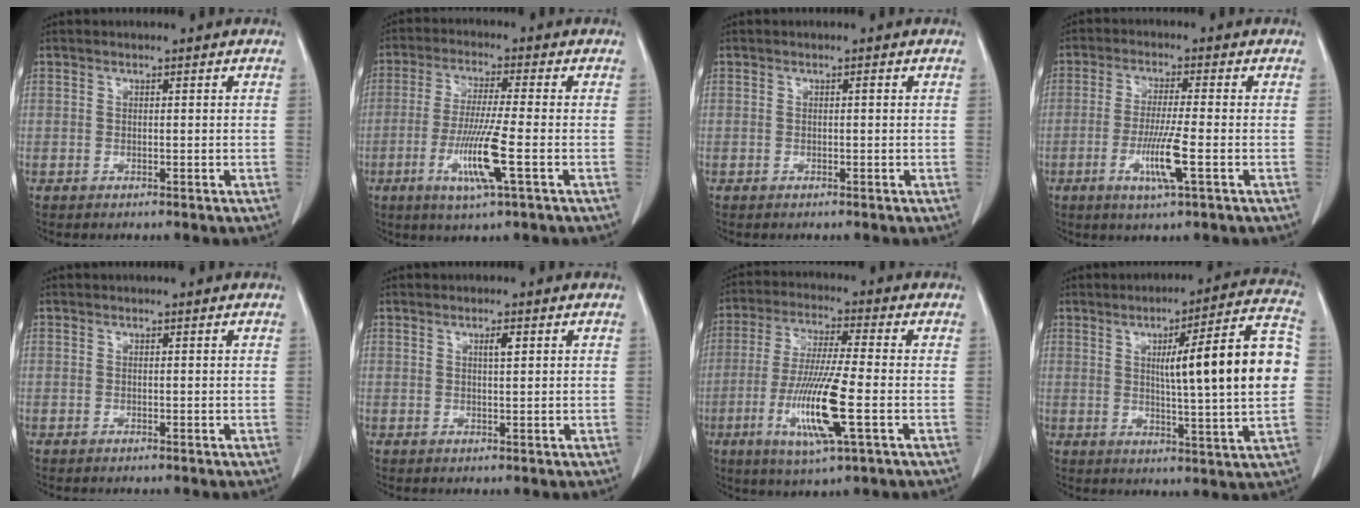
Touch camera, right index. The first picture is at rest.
{"total": 9.1, "force": [-3.0, -0.4, 8.6], "torque": [-0.170, -0.017, -0.058]}
{"total": 0.0}
{"total": 6.9, "force": [-2.3, -0.3, 6.5], "torque": [-0.124, -0.017, -0.045]}
{"total": 0.0}
{"total": 1.5, "force": [0.6, 0.2, 1.3], "torque": [-0.024, -0.001, 0.009]}
{"total": 12.5, "force": [-3.6, 0.5, 12.0], "torque": [-0.240, -0.020, -0.069]}
{"total": 16.9, "force": [1.5, 0.3, 16.8], "torque": [-0.235, 0.018, 0.018]}